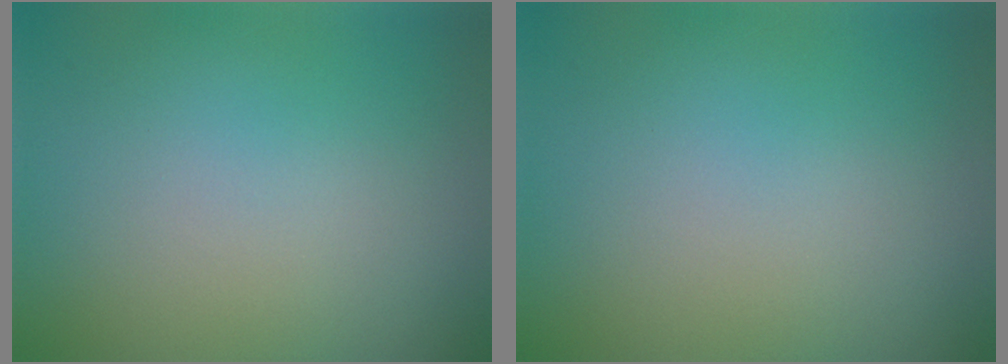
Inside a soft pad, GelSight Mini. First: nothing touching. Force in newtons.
{"total": 0.0}